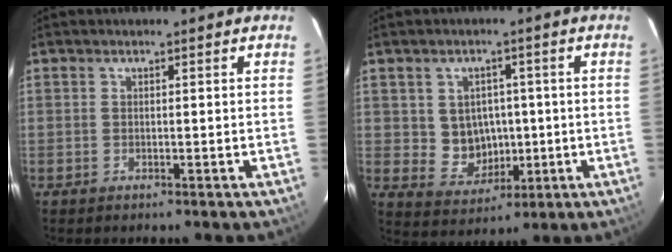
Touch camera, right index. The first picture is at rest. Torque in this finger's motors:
{"motor_torque": [0.13, 0.03, 0.06, 0.00]}